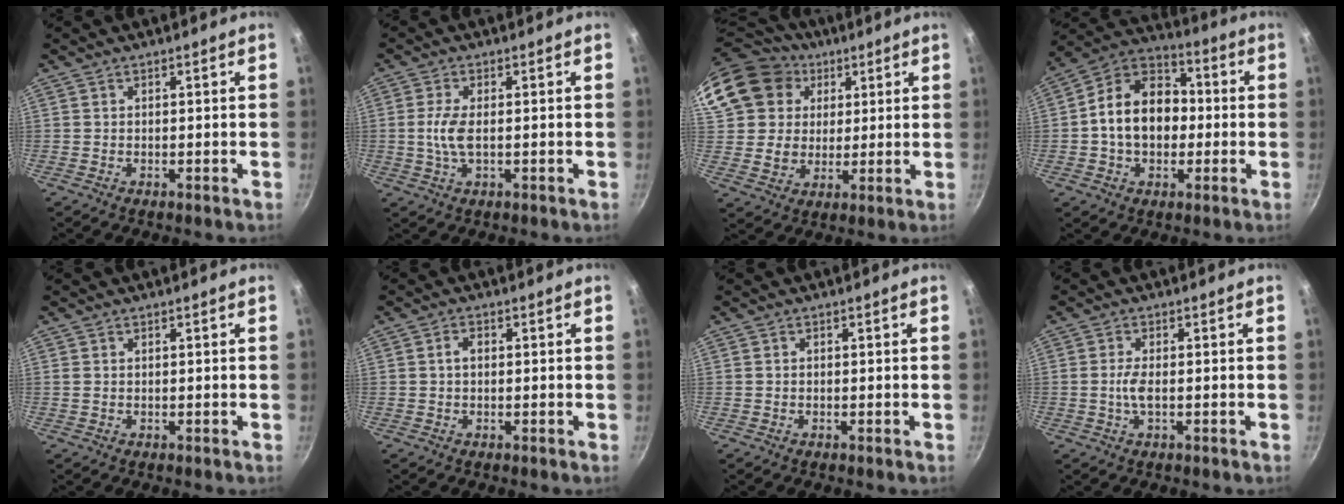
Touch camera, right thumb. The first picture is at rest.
{"total": 4.7, "force": [-0.3, 1.9, 4.3], "torque": [-0.100, 0.001, -0.009]}
{"total": 19.1, "force": [7.6, 16.0, 7.1], "torque": [-0.129, 0.015, 0.145]}
{"total": 15.0, "force": [-0.7, 11.0, 10.1], "torque": [-0.130, 0.036, -0.030]}
{"total": 0.5, "force": [0.1, 0.4, 0.3], "torque": [-0.006, 0.001, 0.002]}
{"total": 1.8, "force": [0.0, 1.2, 1.3], "torque": [-0.018, 0.007, -0.001]}
{"total": 0.0}
{"total": 2.9, "force": [-0.5, 1.1, 2.7], "torque": [-0.063, 0.004, -0.014]}